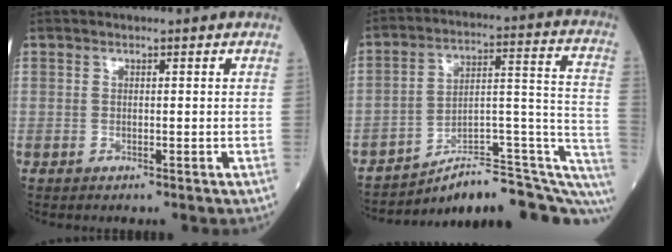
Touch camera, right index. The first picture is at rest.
{"total": 23.2, "force": [-17.7, 5.1, 14.2], "torque": [-0.145, 0.057, -0.243]}